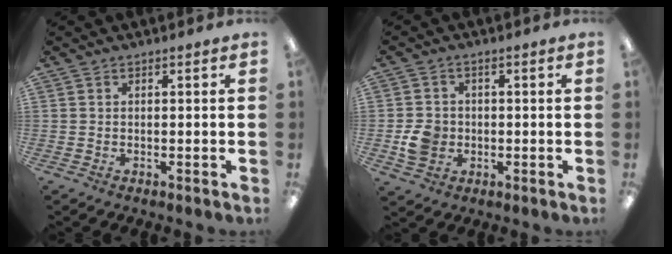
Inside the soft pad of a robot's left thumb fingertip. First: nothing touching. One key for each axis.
{"total": 5.5, "fx": -1.0, "fy": 4.8, "fz": 2.4, "tx": -0.040, "ty": 0.005, "tz": -0.016}